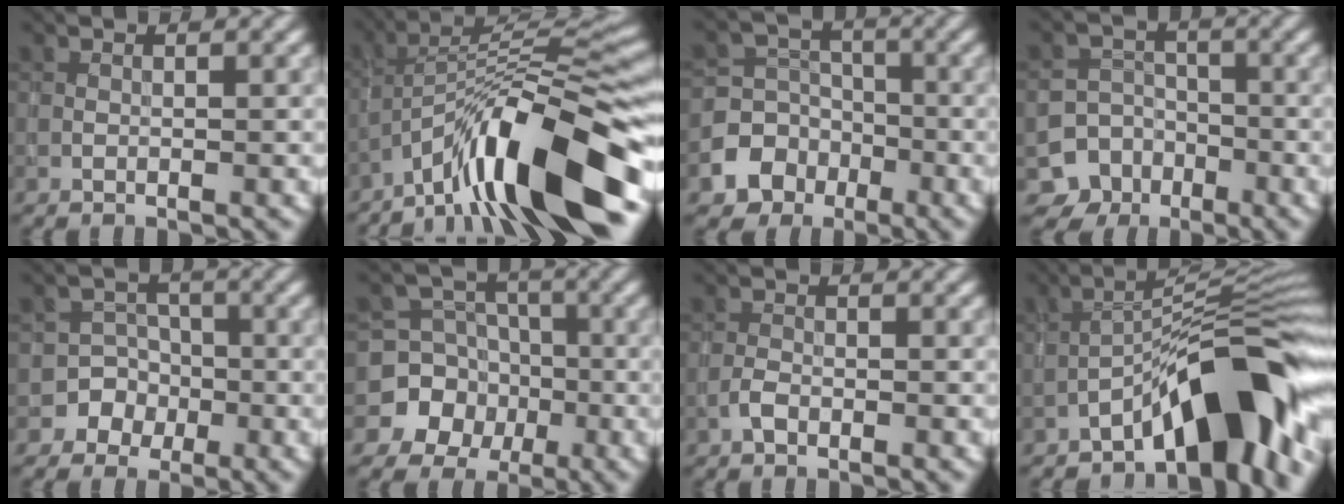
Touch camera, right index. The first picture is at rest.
{"total": 12.8, "force": [-7.3, 2.7, 10.2], "torque": [-0.154, 0.024, -0.125]}
{"total": 6.2, "force": [-3.1, 5.3, 0.9], "torque": [-0.001, -0.004, -0.077]}
{"total": 7.8, "force": [-4.9, 6.2, 0.4], "torque": [0.011, -0.022, -0.093]}
{"total": 5.1, "force": [-2.3, 4.5, -0.3], "torque": [0.042, 0.004, -0.057]}
{"total": 8.4, "force": [-3.2, 7.7, 1.2], "torque": [-0.010, -0.005, -0.078]}
{"total": 1.0, "force": [-0.7, 0.4, 0.6], "torque": [-0.010, 0.003, -0.016]}
{"total": 10.3, "force": [-5.6, 2.9, 8.2], "torque": [-0.101, 0.027, -0.098]}